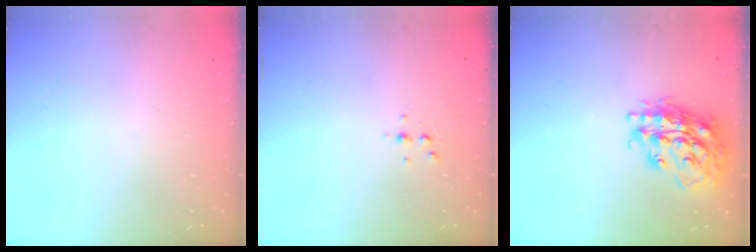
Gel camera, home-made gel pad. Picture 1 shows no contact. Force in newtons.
{"total": 3.1, "press": 3.1, "slide": 0.5}
{"total": 21.2, "press": 21.1, "slide": 2.1}